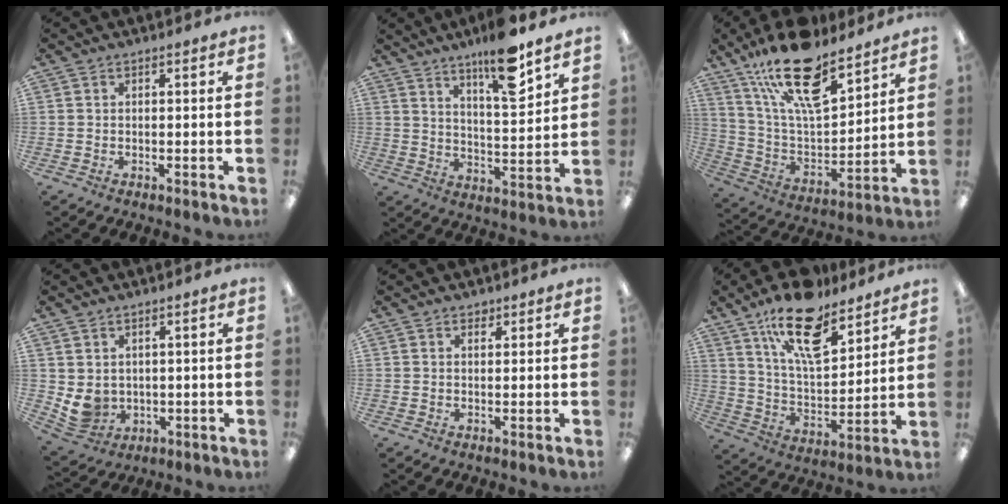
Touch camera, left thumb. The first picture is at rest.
{"total": 13.6, "force": [10.0, 3.0, 8.7], "torque": [-0.128, -0.059, 0.163]}
{"total": 22.1, "force": [15.4, 8.5, 13.4], "torque": [-0.234, -0.085, 0.269]}
{"total": 5.2, "force": [1.7, 4.5, 2.0], "torque": [-0.059, -0.013, 0.033]}
{"total": 1.4, "force": [1.2, 0.7, 0.3], "torque": [0.001, -0.004, 0.021]}
{"total": 18.5, "force": [12.6, 7.7, 11.1], "torque": [-0.188, -0.062, 0.217]}